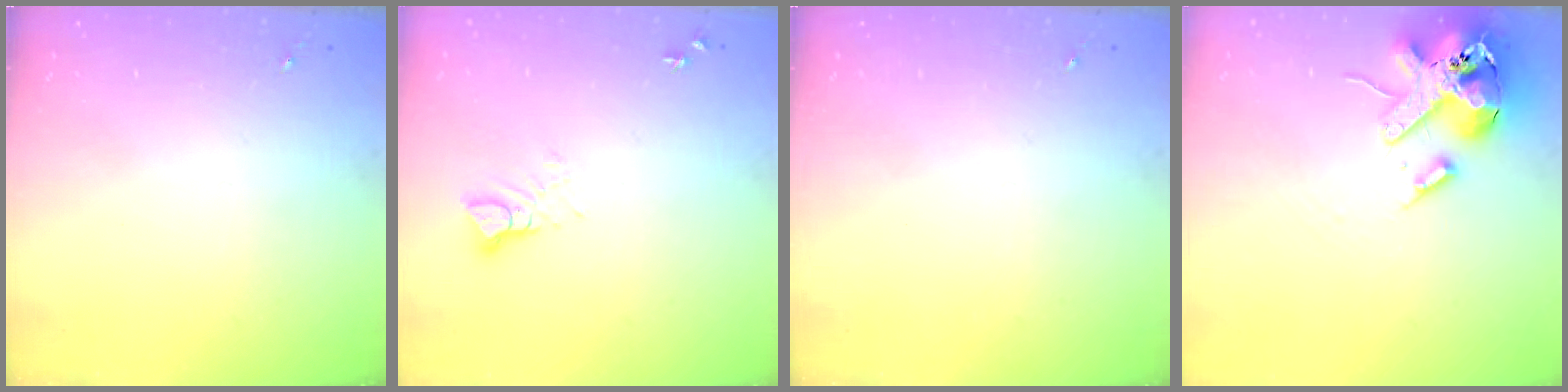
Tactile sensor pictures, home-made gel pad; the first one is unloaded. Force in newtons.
{"total": 4.1, "press": 4.1, "slide": 0.2}
{"total": 0.0}
{"total": 17.7, "press": 17.4, "slide": 2.9}